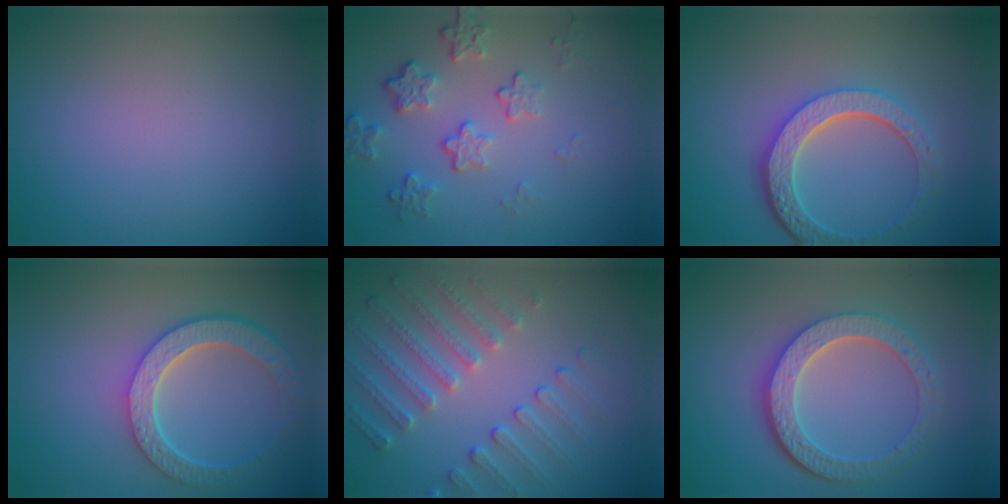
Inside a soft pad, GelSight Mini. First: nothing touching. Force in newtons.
{"total": 4.0, "press": 3.1, "slide": 2.5}
{"total": 5.7, "press": 4.2, "slide": 3.8}
{"total": 6.1, "press": 4.8, "slide": 3.8}
{"total": 4.9, "press": 3.8, "slide": 3.1}
{"total": 5.8, "press": 4.4, "slide": 3.8}